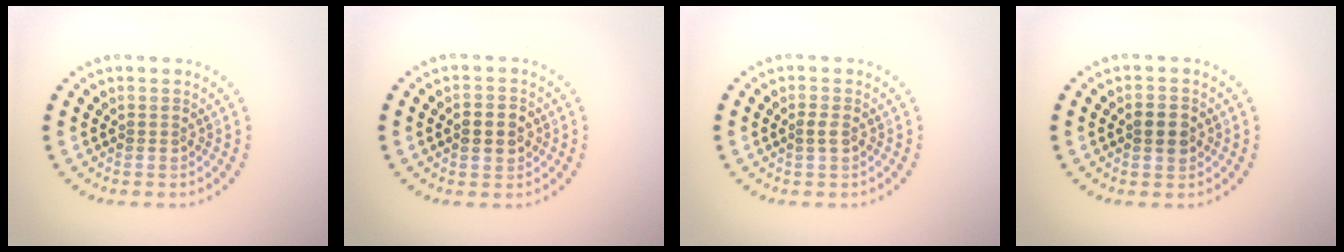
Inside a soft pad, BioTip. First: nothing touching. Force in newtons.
{"total": 2.2, "press": 2.2, "slide": 0.0}
{"total": 0.9, "press": 0.9, "slide": 0.2}
{"total": 2.3, "press": 2.3, "slide": 0.1}